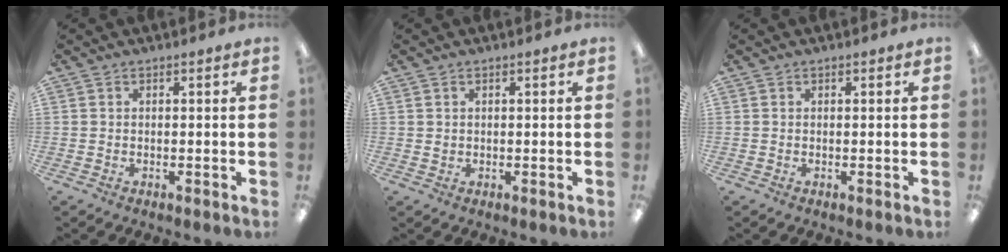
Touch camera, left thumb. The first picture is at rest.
{"total": 0.7, "force": [0.2, 0.6, 0.1], "torque": [-0.004, 0.002, 0.004]}
{"total": 0.0}